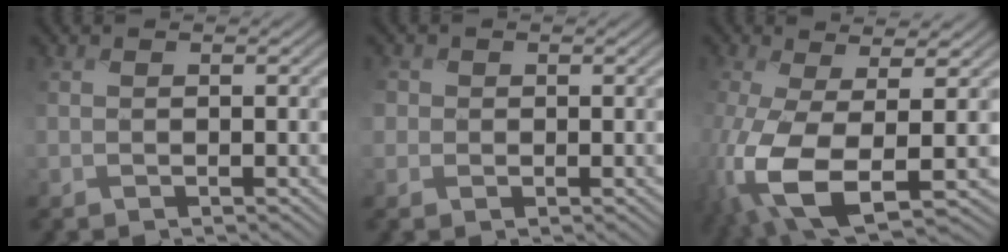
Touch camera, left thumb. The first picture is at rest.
{"total": 1.7, "force": [0.2, 1.6, 0.4], "torque": [-0.007, -0.003, 0.000]}
{"total": 13.1, "force": [-3.6, 5.3, 11.4], "torque": [-0.285, -0.042, -0.048]}